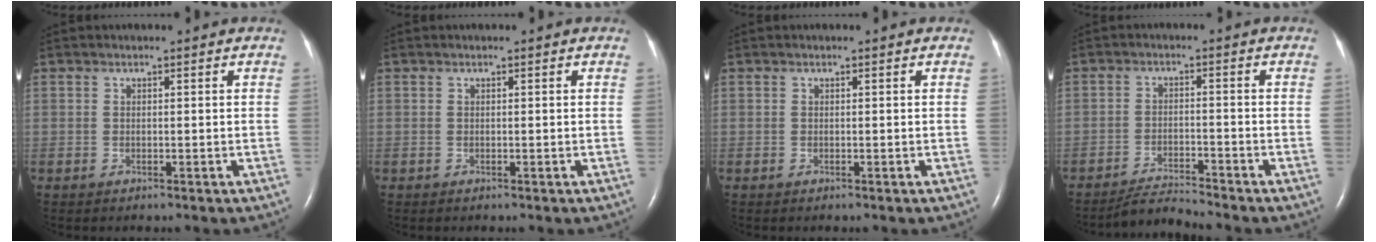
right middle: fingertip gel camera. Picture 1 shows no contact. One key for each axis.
{"total": 0.0}
{"total": 0.0}
{"total": 3.9, "fx": -3.7, "fy": -1.3, "fz": -0.1, "tx": -0.010, "ty": -0.019, "tz": -0.065}